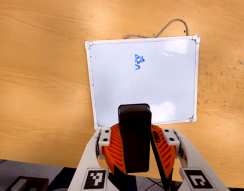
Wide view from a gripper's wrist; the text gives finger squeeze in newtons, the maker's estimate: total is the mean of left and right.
{"total": 9.8, "left": 9.9, "right": 9.7}